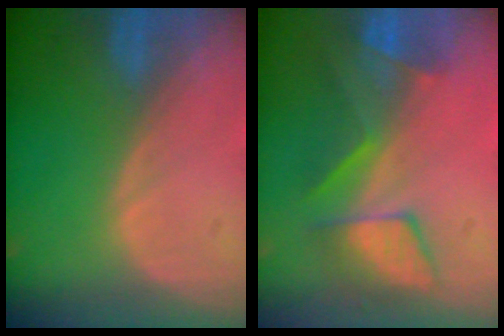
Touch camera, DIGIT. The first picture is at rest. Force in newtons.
{"total": 7.5, "press": 7.3, "slide": 1.5}